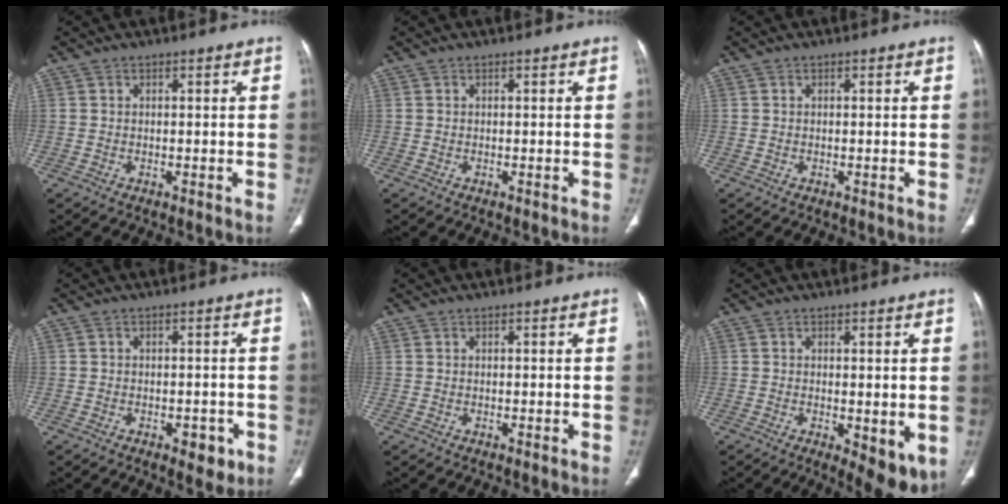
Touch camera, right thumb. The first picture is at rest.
{"total": 0.0}
{"total": 0.0}
{"total": 3.9, "force": [-1.8, 2.2, 2.6], "torque": [-0.016, 0.005, -0.021]}
{"total": 0.0}
{"total": 7.7, "force": [-1.7, 2.9, 6.9], "torque": [-0.087, -0.021, -0.018]}